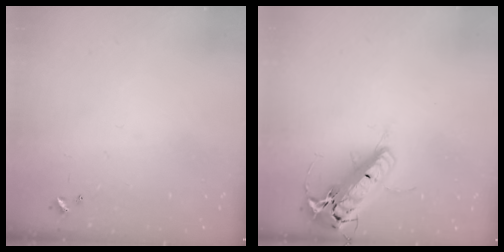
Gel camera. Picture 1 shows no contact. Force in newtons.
{"total": 22.0, "press": 21.5, "slide": 4.5}